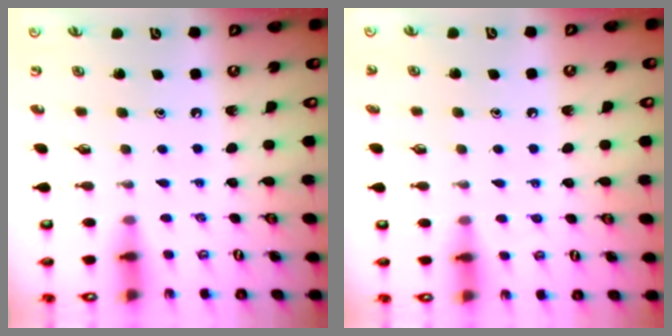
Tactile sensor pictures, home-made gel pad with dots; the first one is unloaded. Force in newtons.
{"total": 2.9, "press": 2.8, "slide": 0.3}